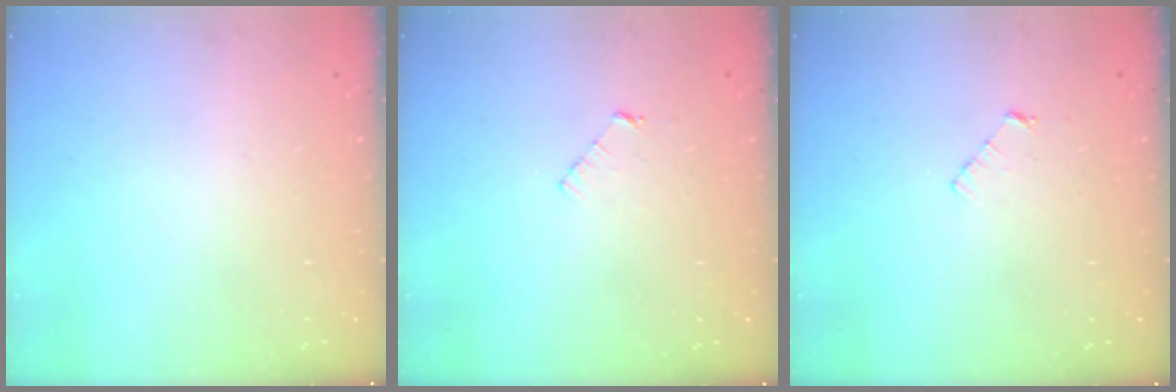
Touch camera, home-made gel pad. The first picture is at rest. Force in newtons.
{"total": 3.3, "press": 3.2, "slide": 0.3}
{"total": 3.3, "press": 3.2, "slide": 0.3}